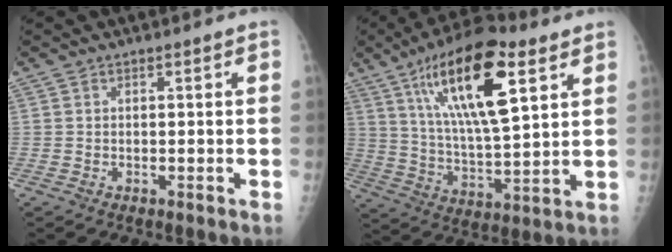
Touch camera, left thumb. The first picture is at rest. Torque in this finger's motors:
{"motor_torque": [2.39, 2.23, 2.03, -0.74, 0.73]}